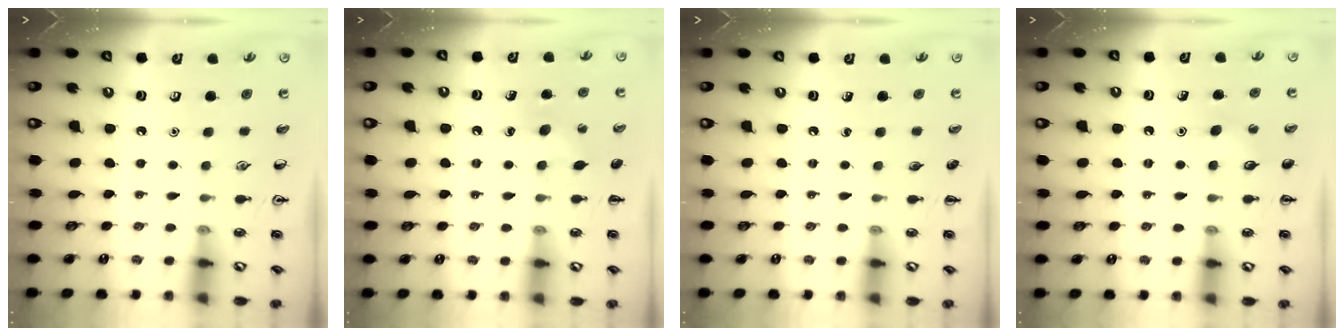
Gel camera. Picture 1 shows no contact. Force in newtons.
{"total": 5.5, "press": 5.3, "slide": 1.3}
{"total": 0.0}
{"total": 2.8, "press": 2.7, "slide": 0.7}